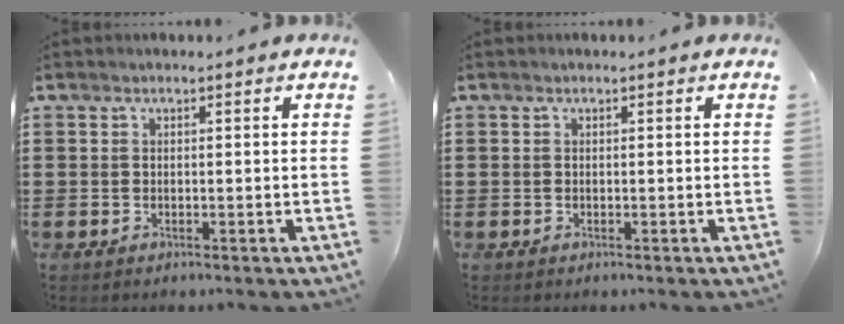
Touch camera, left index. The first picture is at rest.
{"total": 0.0}